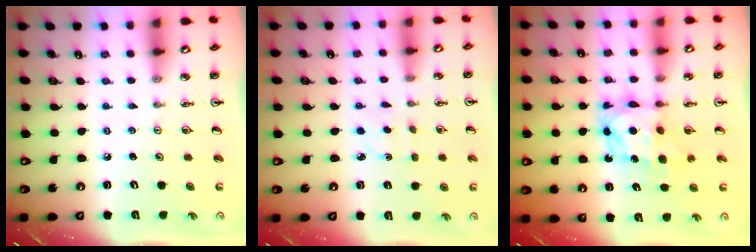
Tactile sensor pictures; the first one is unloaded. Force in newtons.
{"total": 1.6, "press": 1.5, "slide": 0.5}
{"total": 6.9, "press": 6.9, "slide": 0.6}